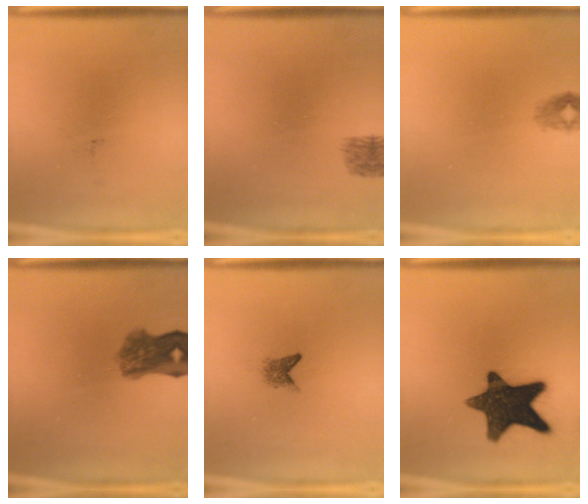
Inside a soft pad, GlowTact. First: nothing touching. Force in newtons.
{"total": 1.9}
{"total": 1.2}
{"total": 5.9}
{"total": 1.8}
{"total": 14.9}